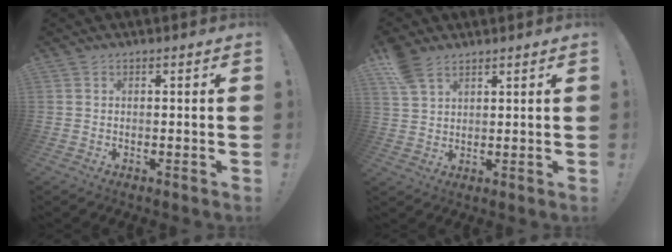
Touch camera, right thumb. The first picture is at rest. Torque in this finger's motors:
{"motor_torque": [-0.61, 0.79, 0.66, 0.44, 0.25]}